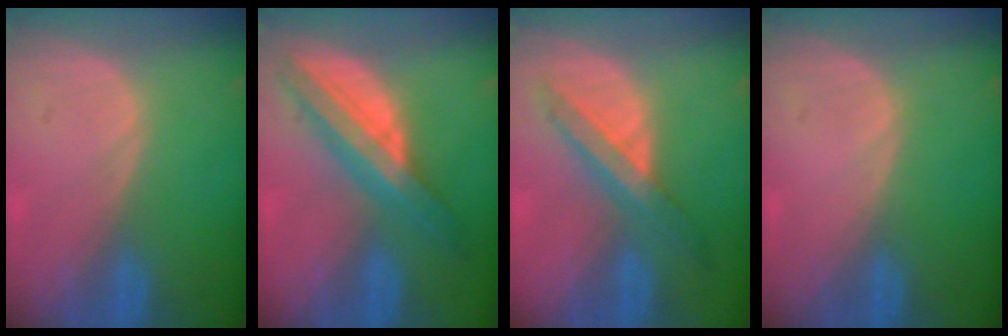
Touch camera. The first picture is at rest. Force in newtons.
{"total": 8.6, "press": 8.5, "slide": 0.4}
{"total": 7.2, "press": 6.2, "slide": 3.5}
{"total": 0.0}